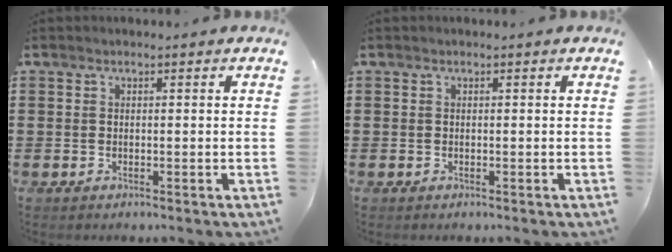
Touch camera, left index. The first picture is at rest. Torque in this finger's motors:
{"motor_torque": [0.00, 0.00, 0.00, 0.00]}